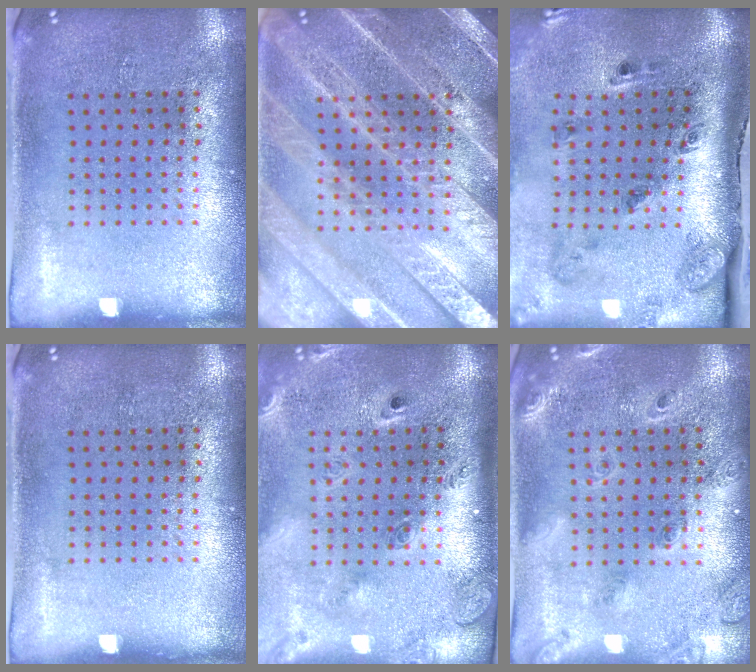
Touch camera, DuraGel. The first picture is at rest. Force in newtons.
{"total": 5.1, "press": 5.0, "slide": 0.6}
{"total": 3.2, "press": 2.0, "slide": 2.5}
{"total": 0.0}
{"total": 2.7, "press": 2.0, "slide": 1.8}
{"total": 1.9, "press": 1.7, "slide": 0.8}